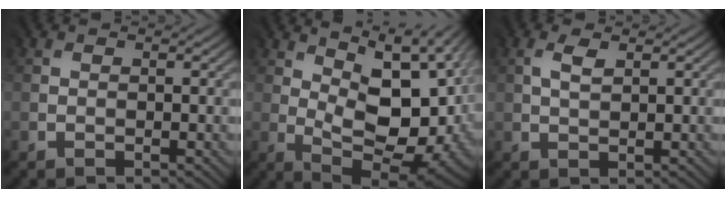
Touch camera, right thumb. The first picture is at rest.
{"total": 15.2, "force": [2.3, 7.6, 13.0], "torque": [-0.189, -0.005, 0.063]}
{"total": 2.3, "force": [1.2, 1.1, 1.6], "torque": [-0.044, 0.003, 0.024]}